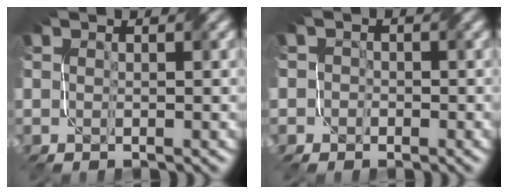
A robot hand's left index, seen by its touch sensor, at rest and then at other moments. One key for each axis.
{"total": 2.5, "fx": 0.0, "fy": 2.5, "fz": 0.4, "tx": 0.008, "ty": 0.012, "tz": -0.024}